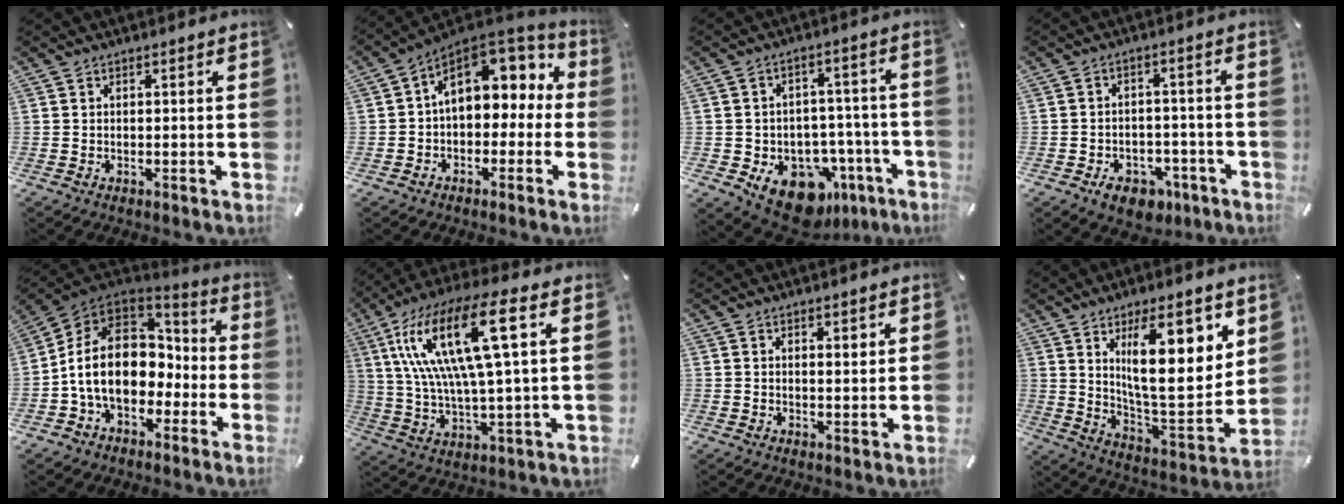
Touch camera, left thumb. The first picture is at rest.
{"total": 11.6, "force": [4.7, 7.9, 7.1], "torque": [-0.103, -0.027, 0.086]}
{"total": 14.4, "force": [-8.0, 9.4, 7.3], "torque": [-0.078, 0.049, -0.121]}
{"total": 7.6, "force": [-4.3, 5.3, 3.4], "torque": [-0.059, 0.031, -0.071]}
{"total": 16.3, "force": [-1.4, 12.7, 10.1], "torque": [-0.204, 0.011, -0.022]}
{"total": 19.3, "force": [6.4, 4.9, 17.5], "torque": [-0.374, -0.010, 0.091]}
{"total": 1.7, "force": [1.3, 0.7, 0.9], "torque": [-0.010, -0.006, 0.022]}
{"total": 19.1, "force": [8.4, 6.7, 15.8], "torque": [-0.244, -0.052, 0.128]}